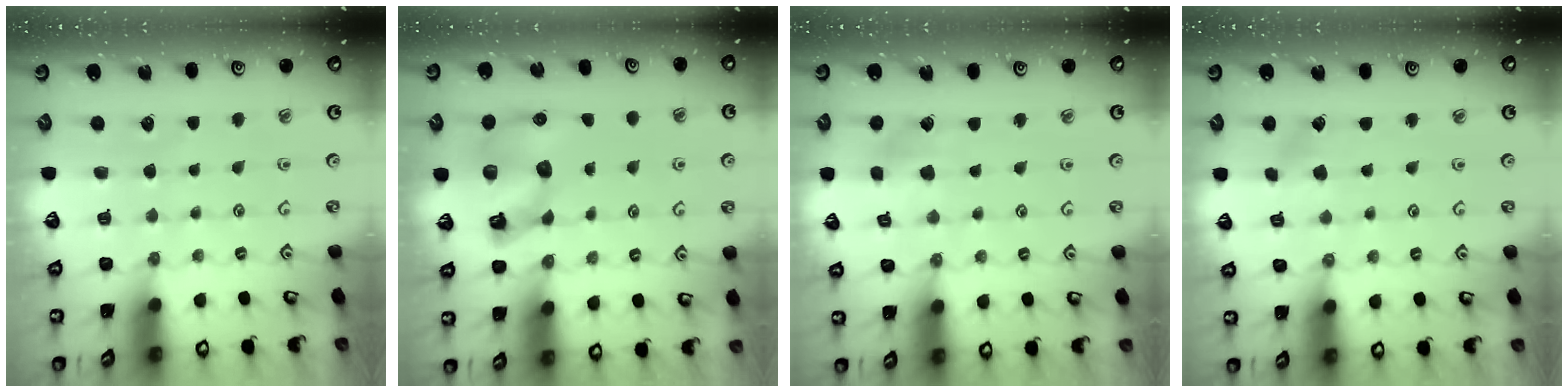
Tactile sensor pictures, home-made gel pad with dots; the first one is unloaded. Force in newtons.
{"total": 9.6, "press": 9.6, "slide": 0.4}
{"total": 4.8, "press": 4.8, "slide": 0.4}
{"total": 2.2, "press": 2.2, "slide": 0.3}